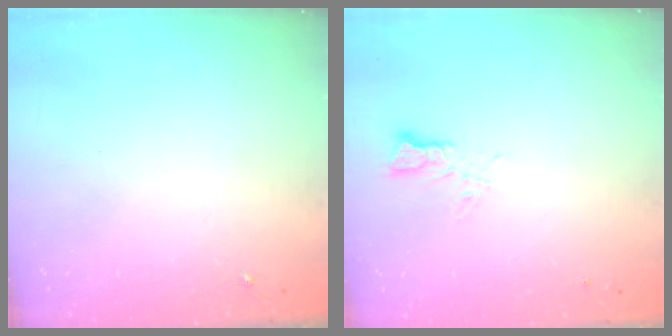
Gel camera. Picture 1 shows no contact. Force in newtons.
{"total": 3.8, "press": 3.8, "slide": 0.3}